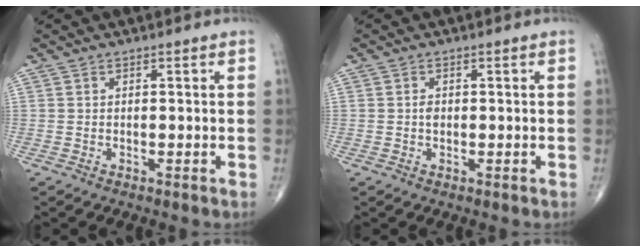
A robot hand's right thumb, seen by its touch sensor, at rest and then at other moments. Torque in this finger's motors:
{"motor_torque": [0.67, 0.51, 0.34, -0.28, -0.05]}